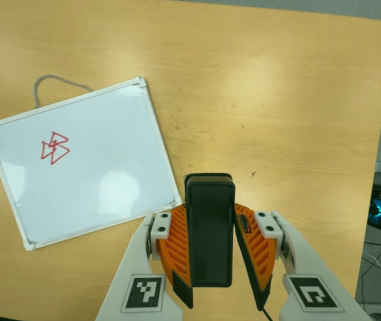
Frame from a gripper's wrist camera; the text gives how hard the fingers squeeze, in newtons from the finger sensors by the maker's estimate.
{"total": 5.2, "left": 4.3, "right": 6.1}